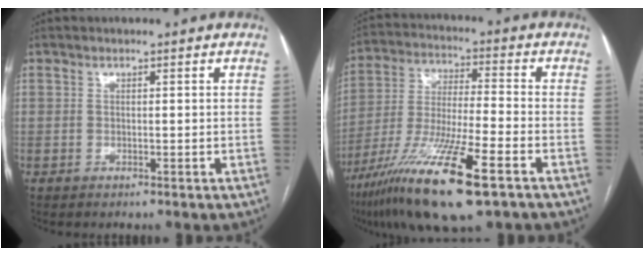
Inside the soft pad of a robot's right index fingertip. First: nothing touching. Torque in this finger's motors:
{"motor_torque": [1.57, -0.57, 1.05, 0.21]}